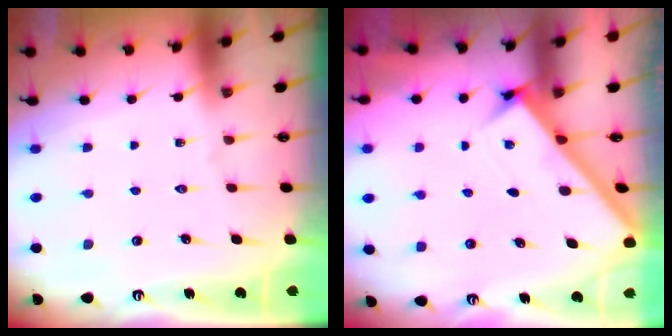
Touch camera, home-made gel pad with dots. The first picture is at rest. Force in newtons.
{"total": 2.8, "press": 2.8, "slide": 0.4}